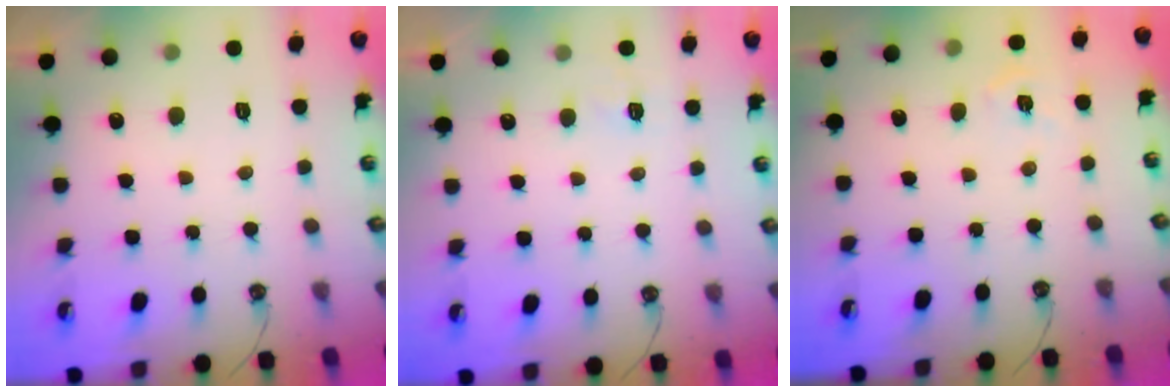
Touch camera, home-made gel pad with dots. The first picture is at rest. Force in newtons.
{"total": 2.8, "press": 2.8, "slide": 0.4}
{"total": 3.2, "press": 3.2, "slide": 0.4}